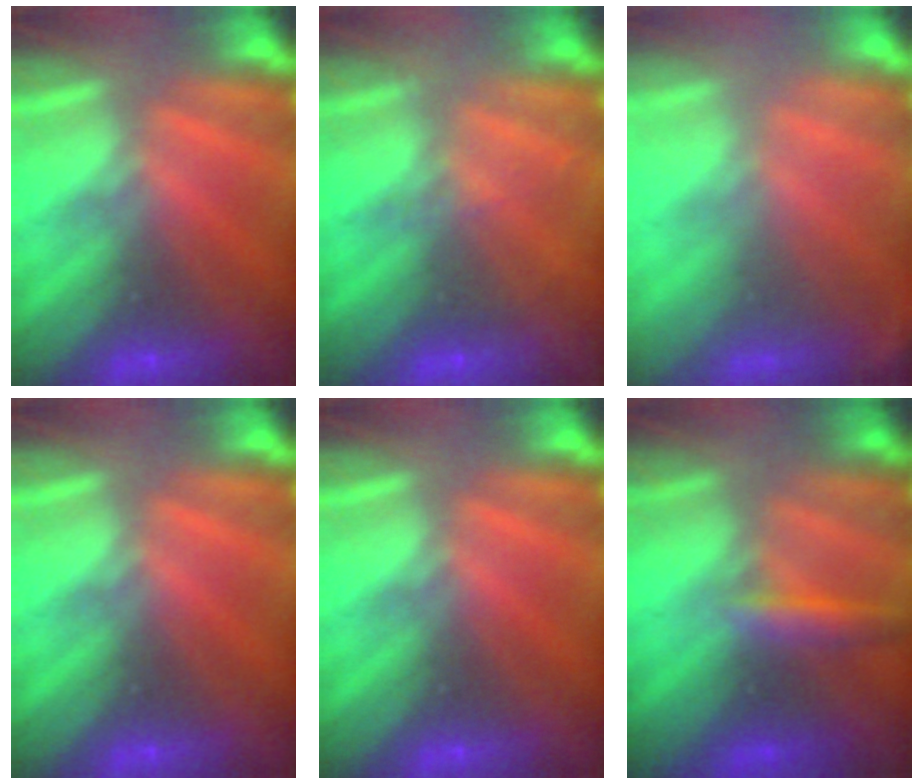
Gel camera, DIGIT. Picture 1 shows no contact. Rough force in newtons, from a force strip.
{"total": 1.9}
{"total": 1.8}
{"total": 0.0}
{"total": 0.0}
{"total": 2.8}